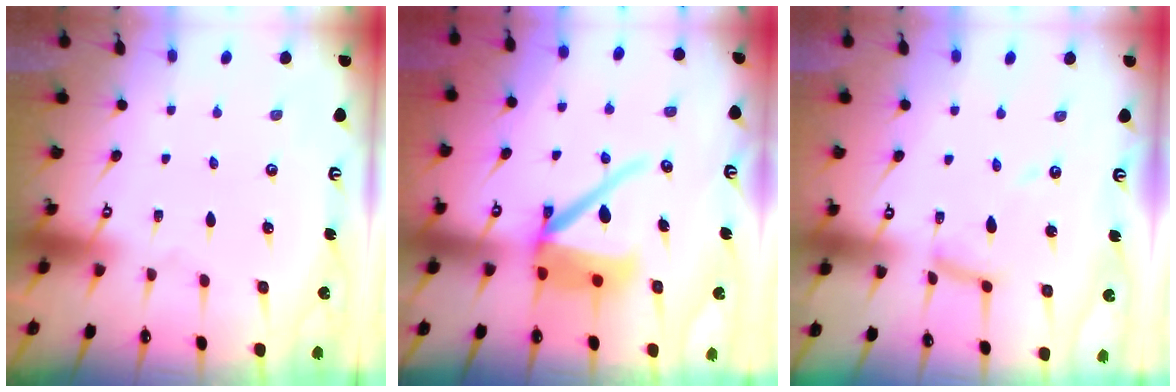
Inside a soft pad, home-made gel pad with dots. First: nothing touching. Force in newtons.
{"total": 11.8, "press": 11.7, "slide": 1.5}
{"total": 7.6, "press": 7.6, "slide": 0.2}